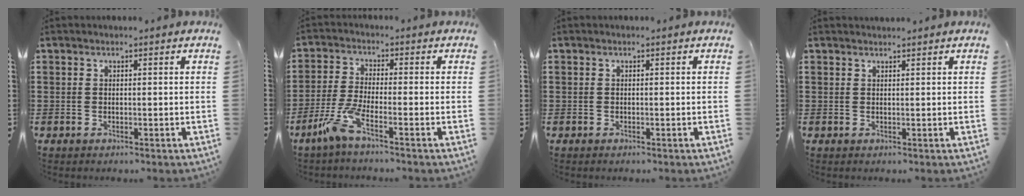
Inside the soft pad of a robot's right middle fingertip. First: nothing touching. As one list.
[{"total": 5.3, "force": [-3.3, 0.4, 4.2], "torque": [-0.111, -0.018, -0.068]}, {"total": 0.0}, {"total": 0.8, "force": [0.8, 0.1, -0.1], "torque": [-0.001, 0.000, 0.016]}]